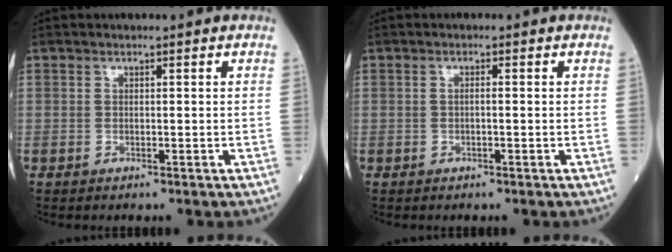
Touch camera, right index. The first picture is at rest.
{"total": 1.0, "force": [0.0, 0.2, 1.0], "torque": [-0.019, 0.002, 0.000]}